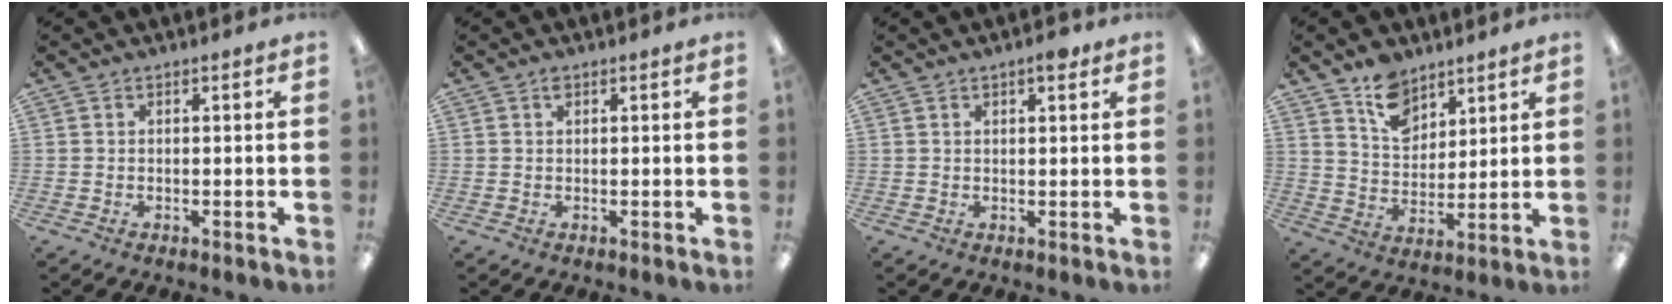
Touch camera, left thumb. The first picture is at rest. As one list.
[{"total": 1.0, "force": [0.6, 0.5, 0.6], "torque": [-0.014, 0.003, 0.010]}, {"total": 3.2, "force": [1.9, 1.2, 2.3], "torque": [-0.024, -0.005, 0.026]}, {"total": 10.2, "force": [7.4, 6.2, 3.2], "torque": [-0.051, -0.041, 0.138]}]